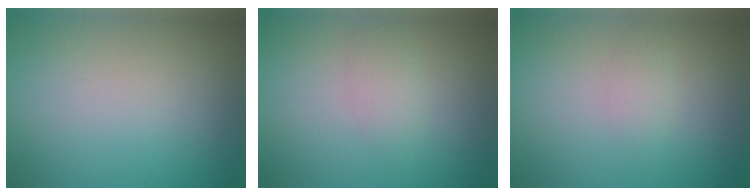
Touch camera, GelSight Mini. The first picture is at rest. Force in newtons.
{"total": 1.8, "press": 1.8, "slide": 0.1}
{"total": 1.2, "press": 1.2, "slide": 0.0}